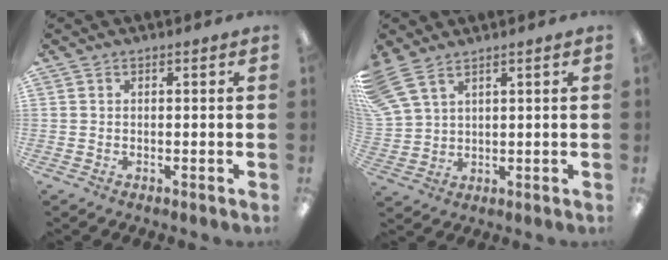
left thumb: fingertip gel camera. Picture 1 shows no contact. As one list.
[{"total": 7.3, "force": [5.5, 3.2, 3.6], "torque": [-0.091, -0.016, 0.107]}]